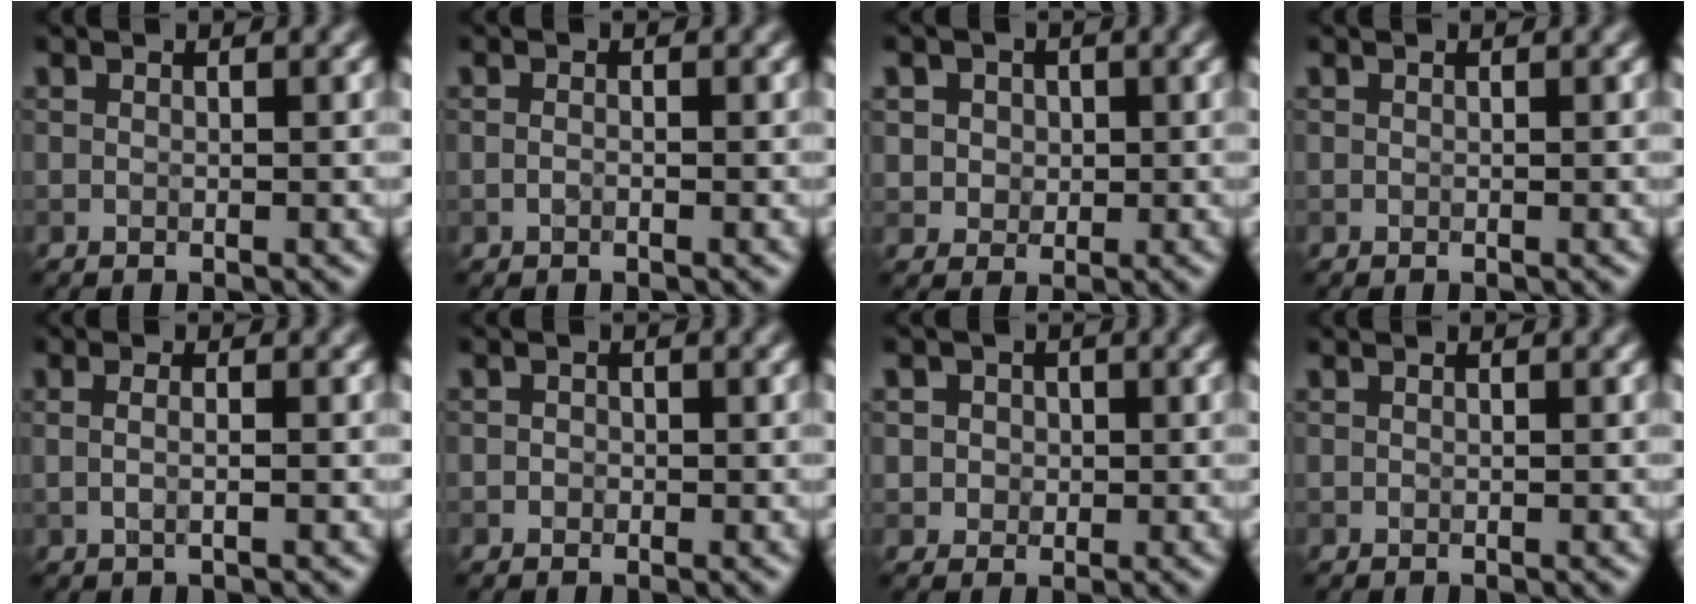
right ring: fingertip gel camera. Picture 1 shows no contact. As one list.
[{"total": 0.6, "force": [-0.3, 0.3, 0.4], "torque": [-0.011, 0.000, -0.007]}, {"total": 3.3, "force": [1.2, 2.7, 1.5], "torque": [-0.024, 0.009, 0.016]}, {"total": 0.0}, {"total": 1.5, "force": [0.1, 0.5, 1.4], "torque": [-0.025, -0.007, -0.005]}, {"total": 0.7, "force": [-0.2, 0.6, 0.2], "torque": [0.001, -0.003, -0.005]}, {"total": 2.7, "force": [0.8, 2.3, 1.0], "torque": [-0.009, 0.006, 0.006]}, {"total": 0.0}]